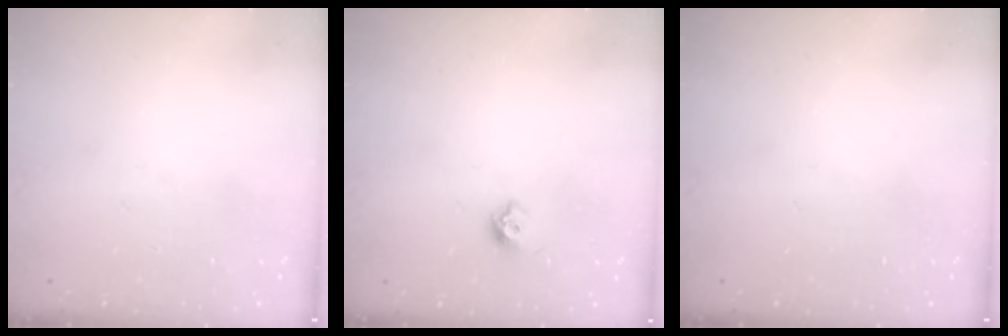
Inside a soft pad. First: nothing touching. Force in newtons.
{"total": 6.0, "press": 5.9, "slide": 0.9}
{"total": 0.0}